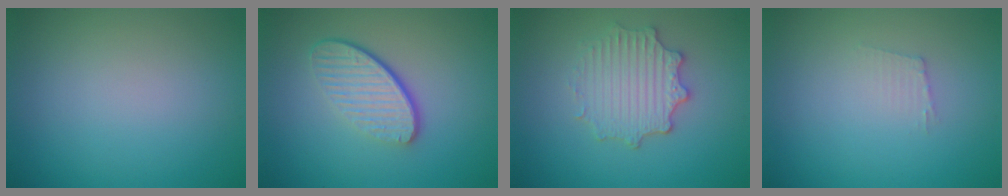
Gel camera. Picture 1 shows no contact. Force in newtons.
{"total": 4.6, "press": 3.1, "slide": 3.4}
{"total": 3.5, "press": 3.2, "slide": 1.5}
{"total": 1.1, "press": 1.0, "slide": 0.2}